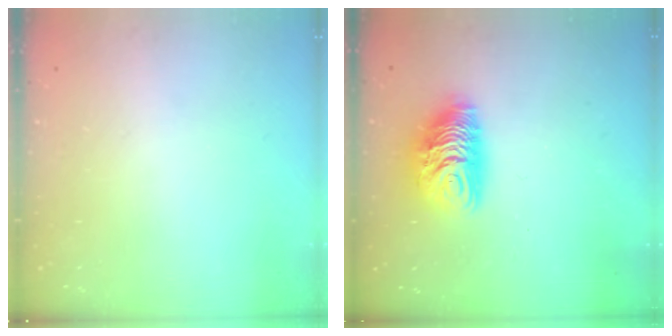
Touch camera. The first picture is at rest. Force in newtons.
{"total": 10.2, "press": 10.1, "slide": 0.9}